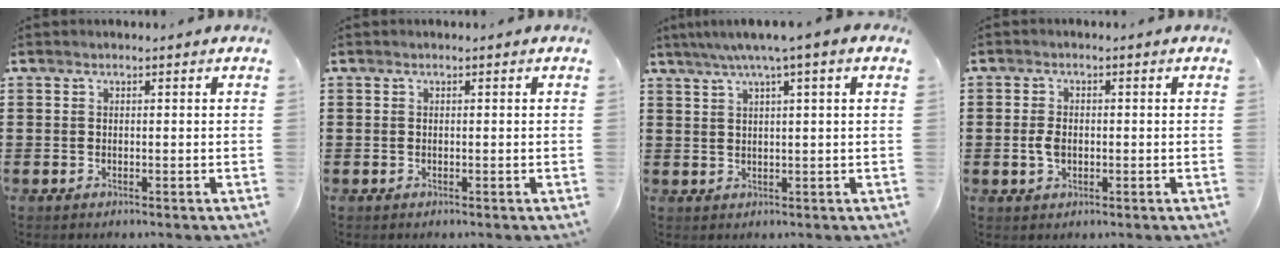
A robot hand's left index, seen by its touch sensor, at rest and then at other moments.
{"total": 0.0}
{"total": 3.9, "force": [2.0, -0.3, 3.3], "torque": [-0.069, 0.004, 0.032]}
{"total": 2.7, "force": [-0.3, 1.6, 2.1], "torque": [-0.056, -0.001, -0.011]}